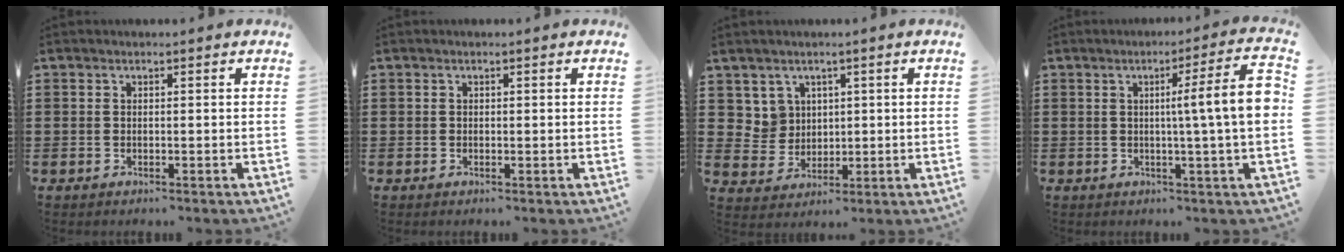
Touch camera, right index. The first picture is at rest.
{"total": 0.0}
{"total": 4.3, "force": [2.0, 3.8, 0.6], "torque": [-0.032, 0.008, 0.038]}
{"total": 9.4, "force": [0.6, 0.1, 9.4], "torque": [-0.149, -0.012, 0.005]}